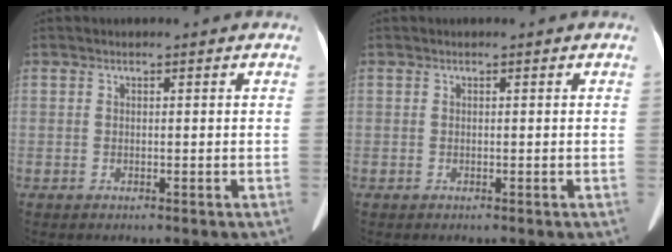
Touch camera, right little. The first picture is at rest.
{"total": 0.0}